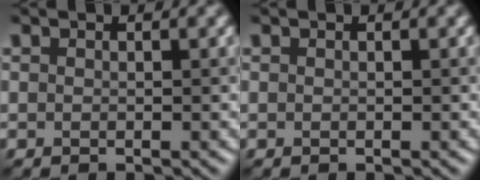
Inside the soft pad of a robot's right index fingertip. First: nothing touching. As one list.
[{"total": 0.0}]